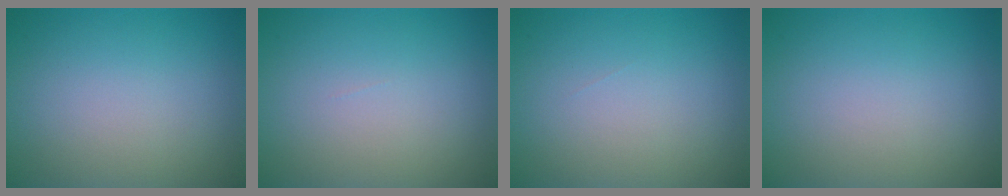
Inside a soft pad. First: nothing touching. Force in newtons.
{"total": 0.0}
{"total": 0.0}
{"total": 0.0}